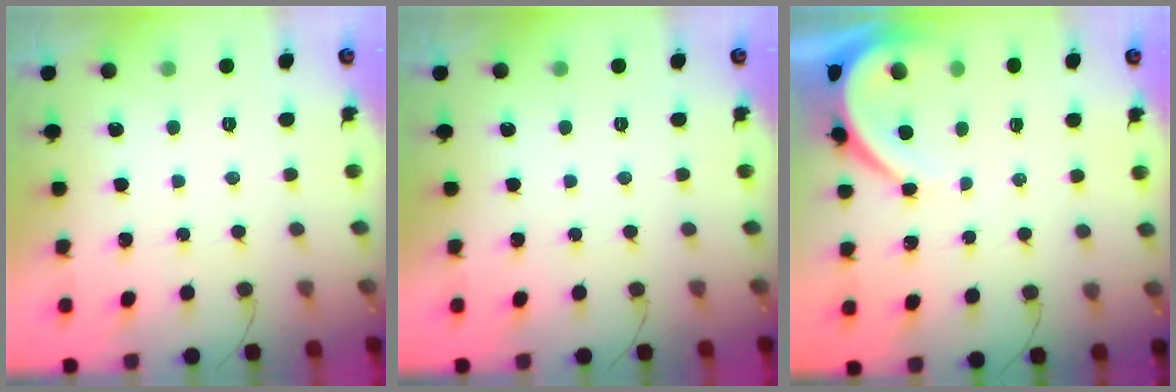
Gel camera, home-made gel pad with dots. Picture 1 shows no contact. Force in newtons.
{"total": 0.0}
{"total": 5.9, "press": 5.9, "slide": 0.7}